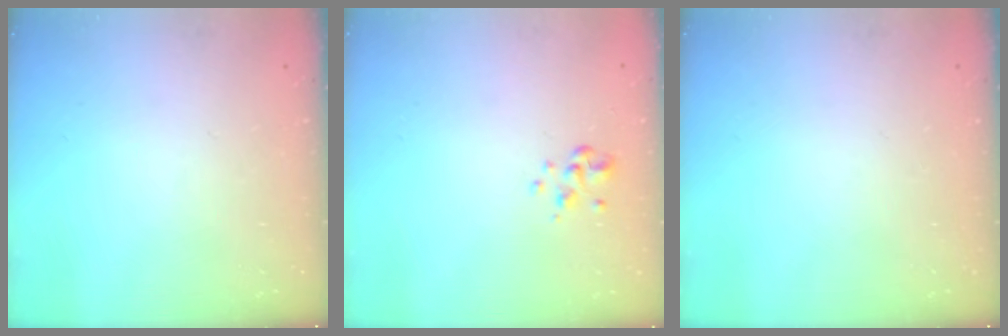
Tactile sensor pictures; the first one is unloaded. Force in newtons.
{"total": 2.4, "press": 2.3, "slide": 0.6}
{"total": 0.0}